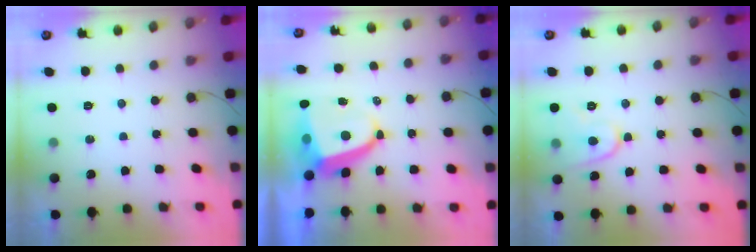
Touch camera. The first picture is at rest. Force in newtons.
{"total": 6.8, "press": 6.8, "slide": 1.0}
{"total": 8.4, "press": 8.3, "slide": 0.7}